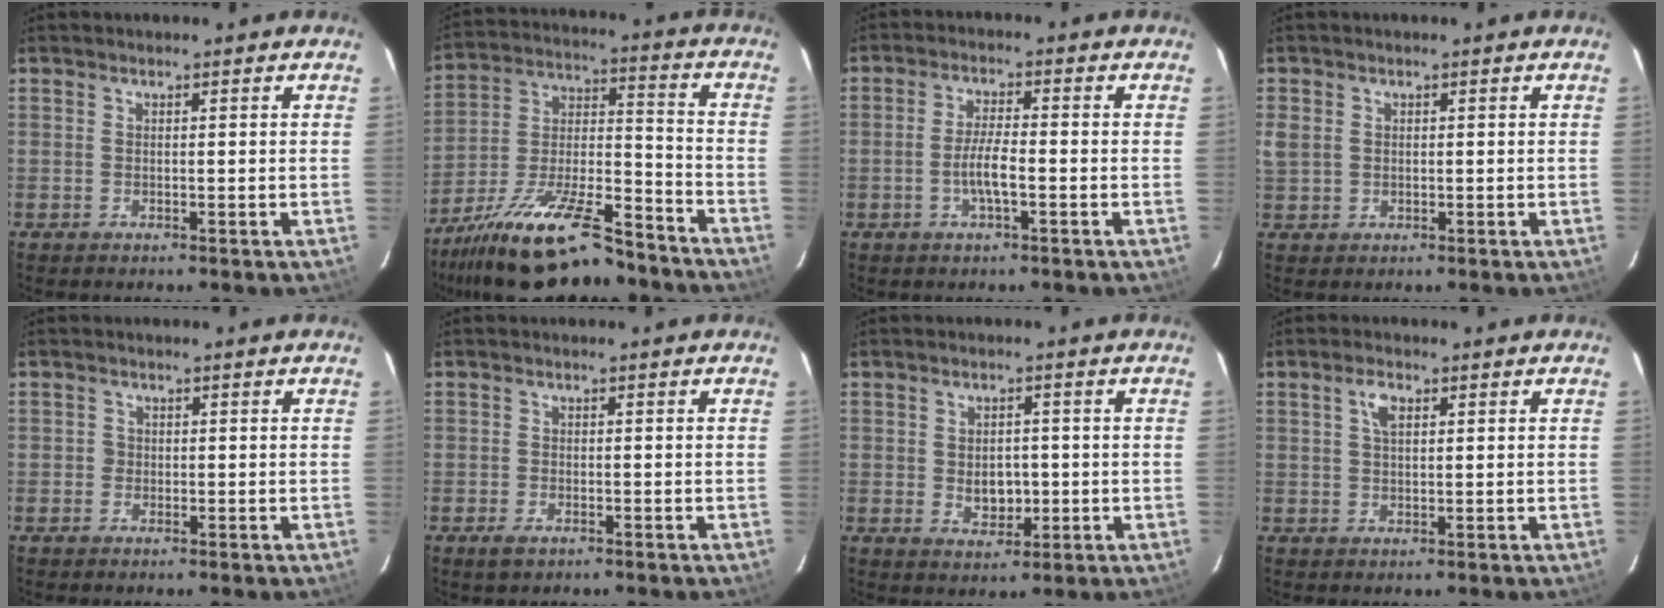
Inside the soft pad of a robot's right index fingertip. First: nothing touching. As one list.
[{"total": 22.0, "force": [-16.7, 6.2, 12.8], "torque": [-0.245, -0.016, -0.269]}, {"total": 5.0, "force": [-1.7, 0.9, 4.6], "torque": [-0.092, 0.002, -0.032]}, {"total": 3.3, "force": [0.8, 2.8, 1.6], "torque": [-0.032, 0.002, 0.022]}, {"total": 1.2, "force": [-0.3, 1.1, 0.0], "torque": [0.001, 0.002, -0.004]}, {"total": 2.4, "force": [-1.5, 1.2, 1.4], "torque": [-0.029, -0.005, -0.027]}, {"total": 4.9, "force": [-0.5, 3.6, 3.4], "torque": [-0.057, -0.001, 0.000]}, {"total": 3.0, "force": [1.2, 1.5, 2.4], "torque": [-0.046, 0.008, 0.023]}]